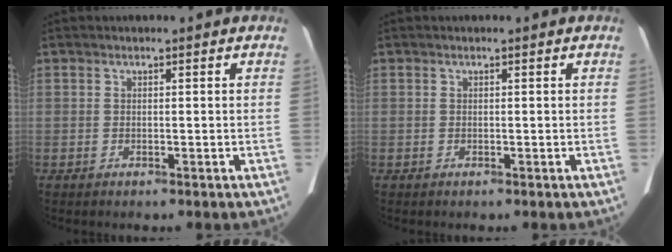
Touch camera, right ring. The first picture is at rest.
{"total": 0.0}